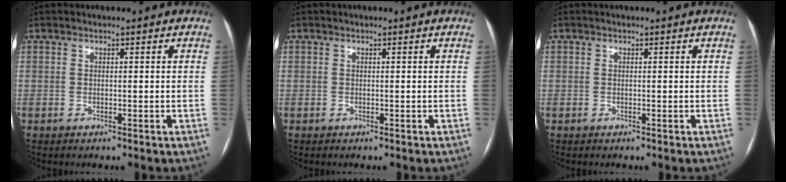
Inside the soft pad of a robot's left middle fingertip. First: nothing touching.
{"total": 0.0}
{"total": 0.0}